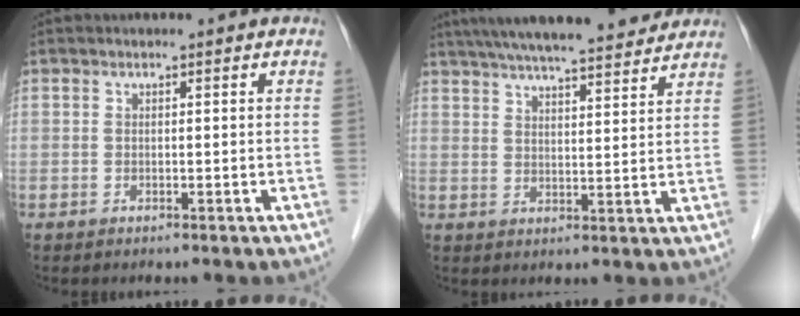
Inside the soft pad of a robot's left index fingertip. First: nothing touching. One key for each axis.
{"total": 18.3, "fx": 16.2, "fy": 2.1, "fz": 8.3, "tx": -0.139, "ty": 0.035, "tz": 0.232}